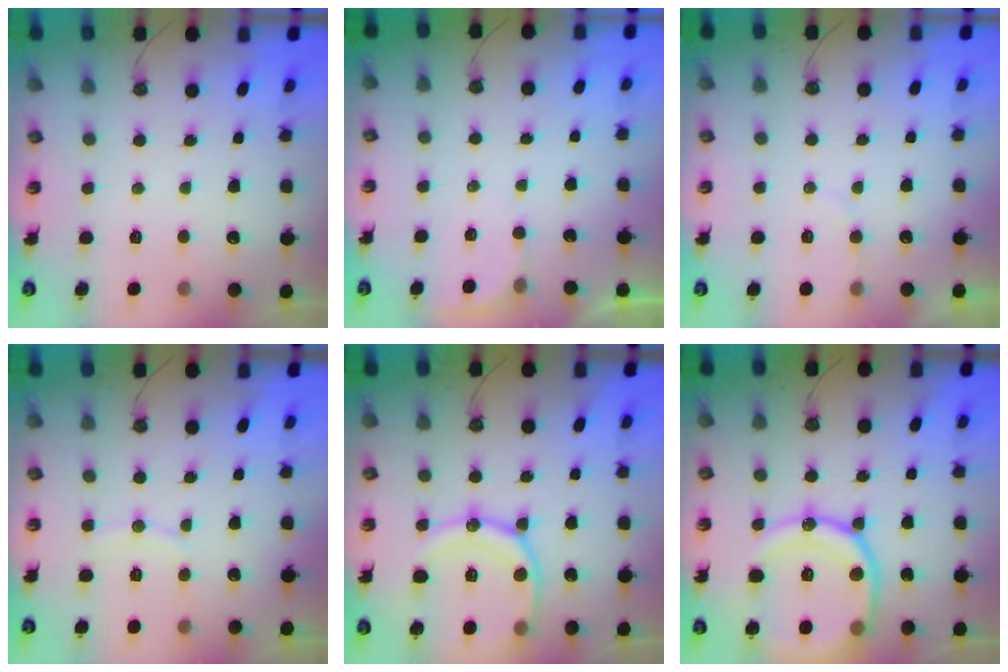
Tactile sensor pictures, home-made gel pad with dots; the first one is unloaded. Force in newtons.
{"total": 1.6, "press": 1.6, "slide": 0.0}
{"total": 3.0, "press": 3.0, "slide": 0.2}
{"total": 4.8, "press": 4.7, "slide": 0.6}
{"total": 17.2, "press": 17.1, "slide": 1.8}
{"total": 20.7, "press": 20.5, "slide": 2.4}